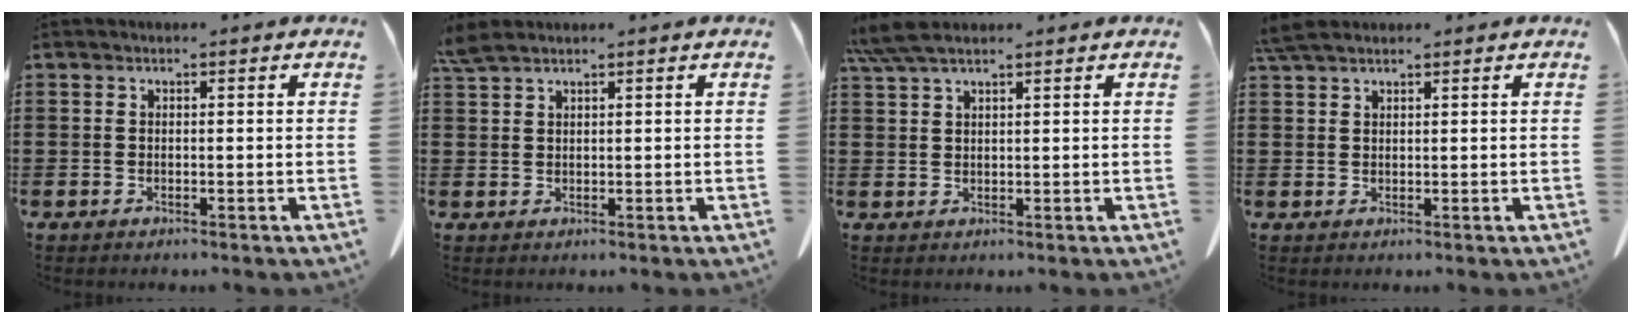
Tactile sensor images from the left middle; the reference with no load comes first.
{"total": 2.4, "force": [1.9, 0.4, 1.4], "torque": [-0.033, -0.002, 0.037]}
{"total": 4.7, "force": [3.6, 0.9, 2.9], "torque": [-0.066, -0.002, 0.069]}
{"total": 3.1, "force": [2.5, 0.7, 1.7], "torque": [-0.040, 0.000, 0.049]}